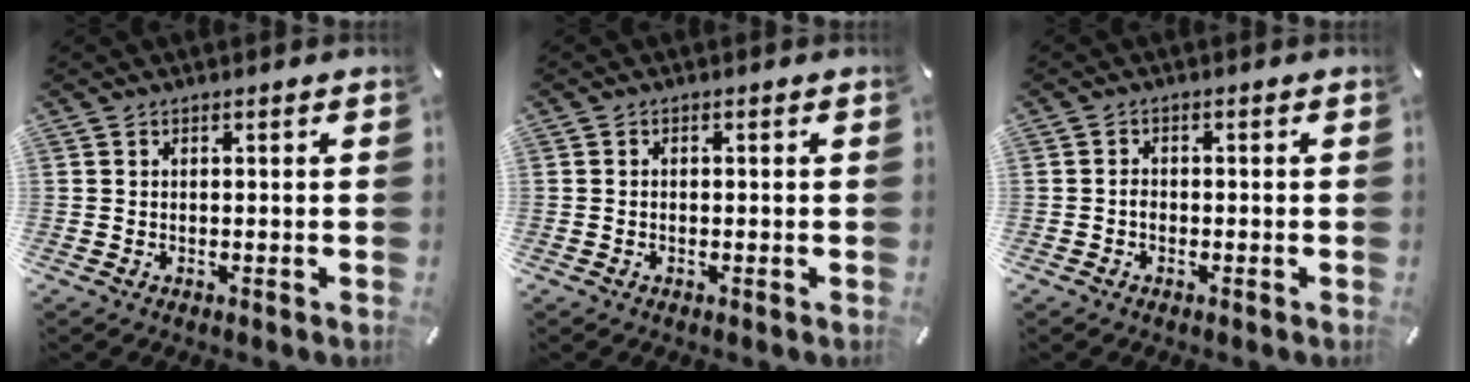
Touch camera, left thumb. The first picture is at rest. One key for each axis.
{"total": 0.7, "fx": -0.3, "fy": 0.4, "fz": 0.5, "tx": -0.009, "ty": 0.000, "tz": -0.005}
{"total": 1.4, "fx": -0.6, "fy": 1.1, "fz": 0.8, "tx": -0.016, "ty": 0.005, "tz": -0.012}